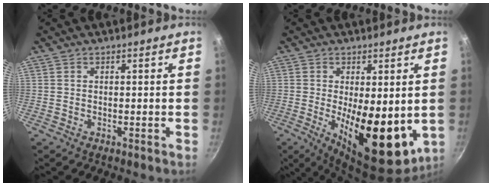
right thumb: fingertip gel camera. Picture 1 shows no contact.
{"total": 16.7, "force": [-2.6, 6.9, 15.0], "torque": [-0.212, -0.035, -0.016]}